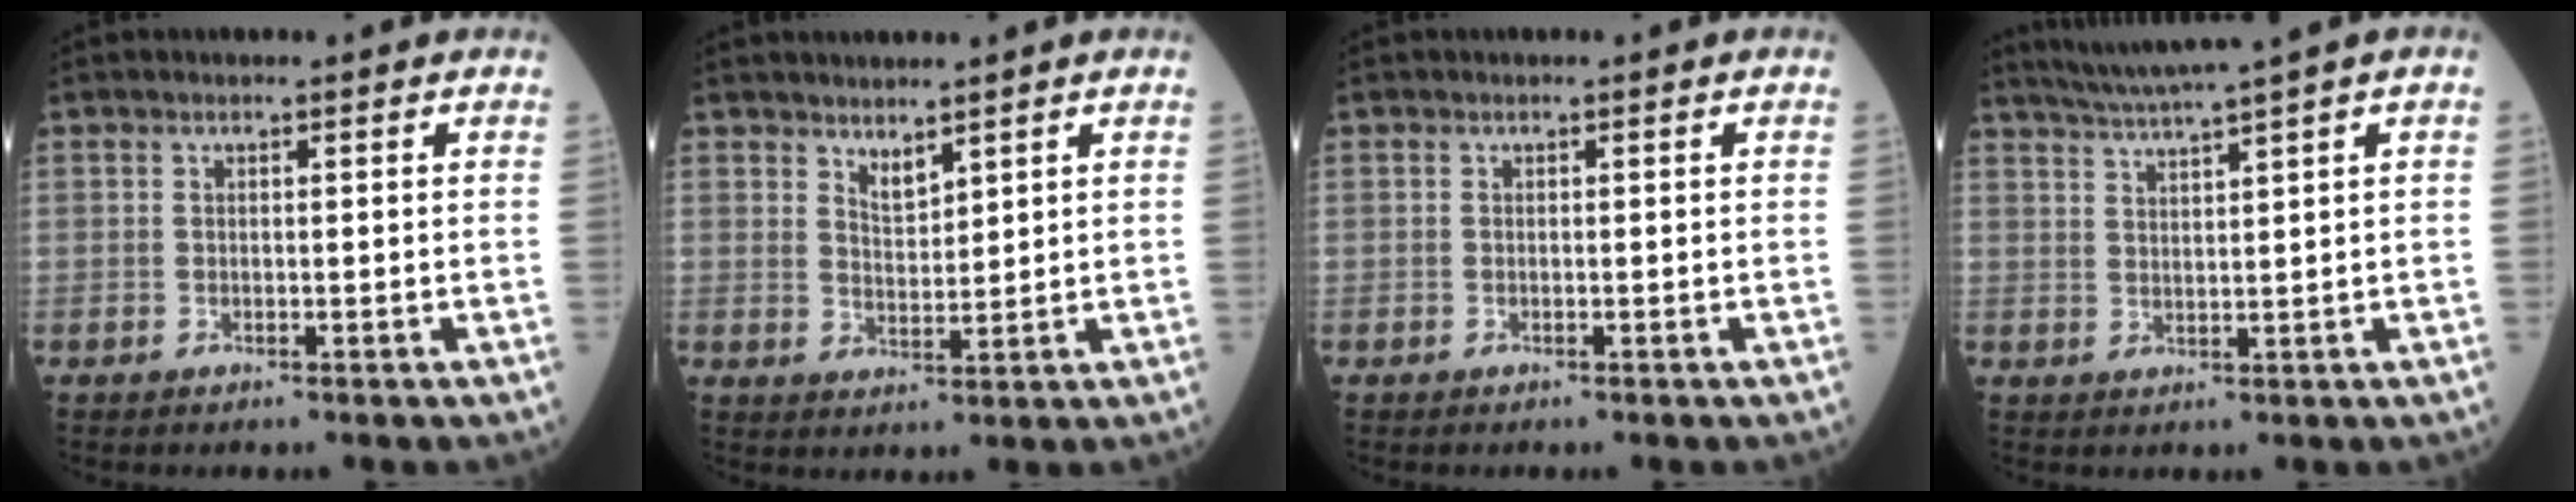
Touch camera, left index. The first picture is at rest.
{"total": 2.7, "force": [2.3, 0.7, 1.2], "torque": [-0.028, -0.011, 0.051]}
{"total": 0.0}
{"total": 6.2, "force": [5.0, -1.6, 3.2], "torque": [-0.063, 0.008, 0.094]}